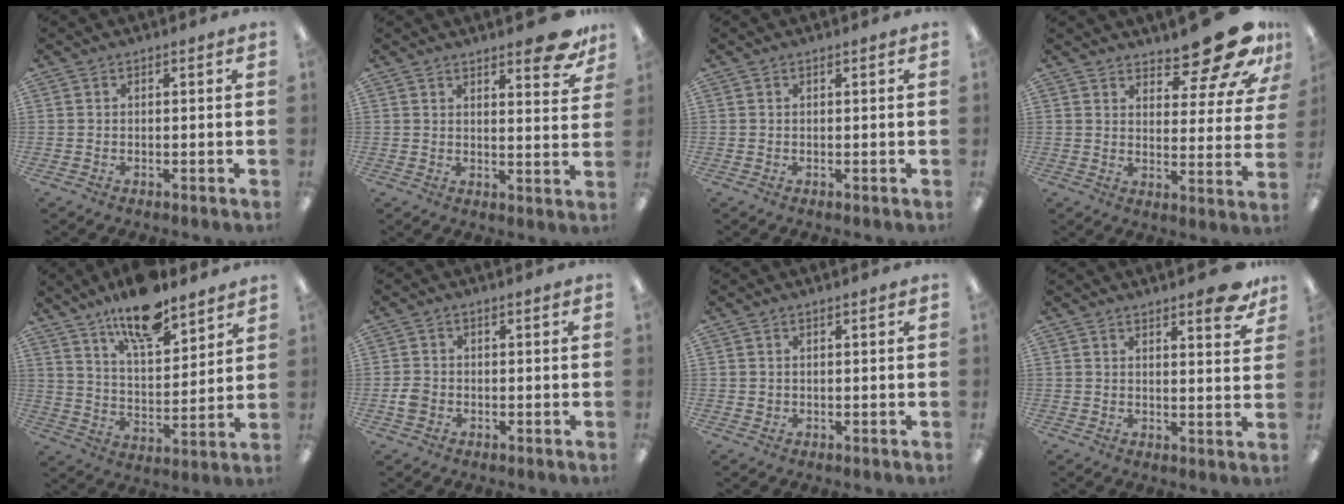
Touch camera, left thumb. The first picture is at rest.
{"total": 9.1, "force": [7.1, 2.4, 5.2], "torque": [-0.055, -0.048, 0.116]}
{"total": 0.0}
{"total": 16.7, "force": [13.2, 5.1, 8.8], "torque": [-0.106, -0.104, 0.219]}
{"total": 14.2, "force": [11.3, 4.3, 7.4], "torque": [-0.125, -0.063, 0.196]}
{"total": 2.7, "force": [-0.7, 2.2, 1.4], "torque": [-0.023, 0.006, -0.013]}
{"total": 0.7, "force": [0.4, 0.6, 0.2], "torque": [-0.005, 0.003, 0.007]}
{"total": 6.9, "force": [5.2, 1.7, 4.1], "torque": [-0.046, -0.031, 0.083]}